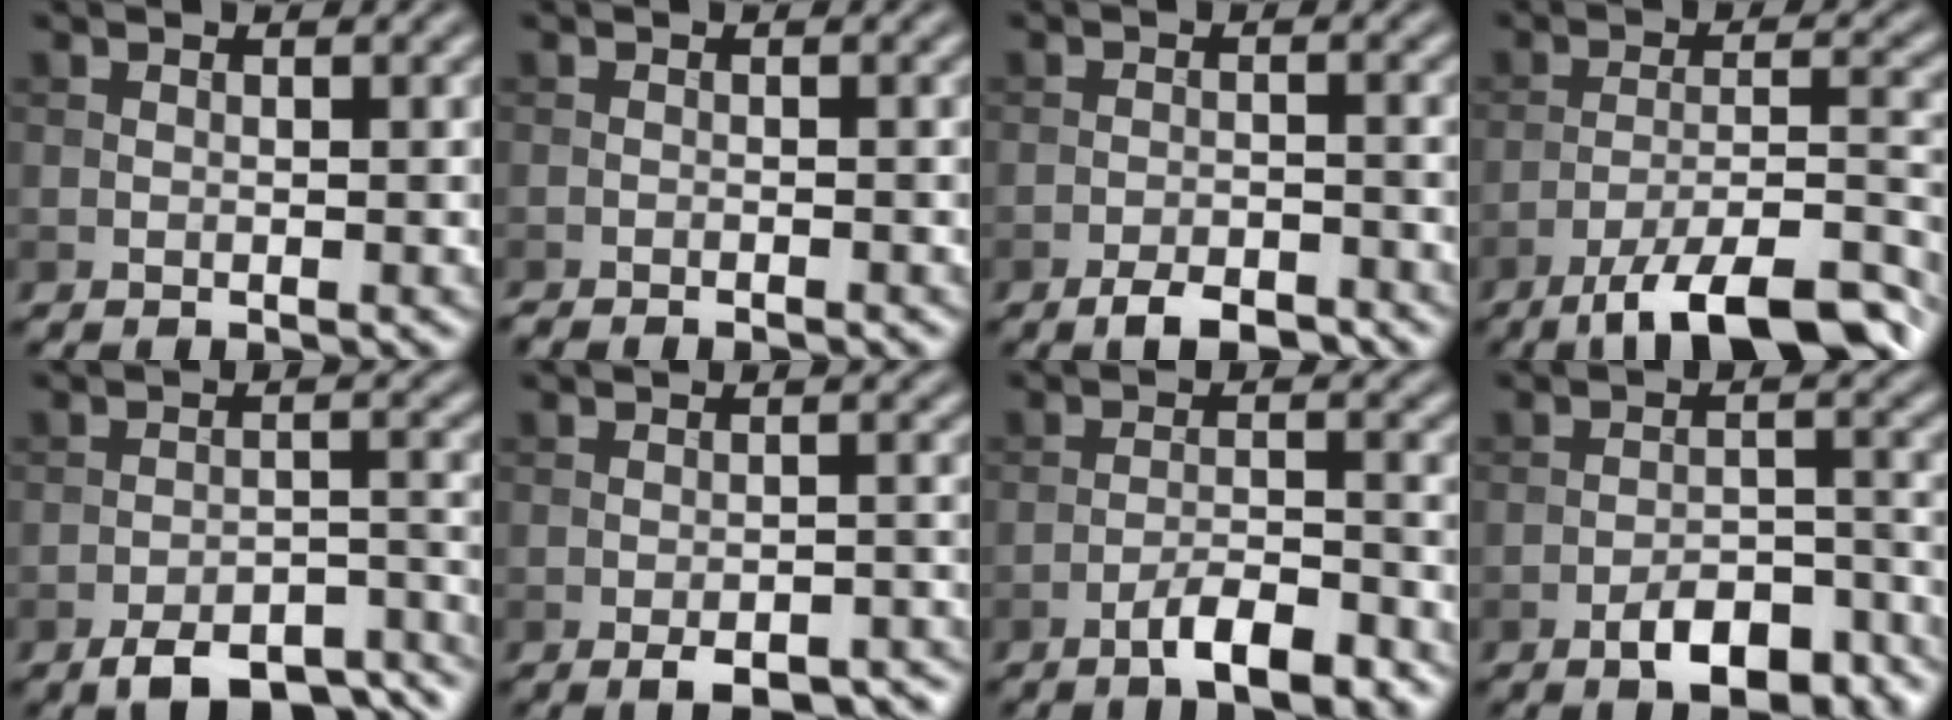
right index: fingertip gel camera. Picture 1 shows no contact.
{"total": 1.7, "force": [-1.6, 0.1, 0.6], "torque": [-0.011, -0.002, -0.028]}
{"total": 3.8, "force": [-3.0, 1.2, 2.0], "torque": [-0.031, 0.002, -0.053]}
{"total": 11.0, "force": [-8.1, 2.5, 7.0], "torque": [-0.111, 0.006, -0.131]}
{"total": 8.8, "force": [-6.9, 3.2, 4.4], "torque": [-0.061, -0.010, -0.101]}
{"total": 4.9, "force": [-3.4, 1.7, 3.1], "torque": [-0.046, -0.001, -0.040]}
{"total": 4.3, "force": [-2.9, 1.0, 3.1], "torque": [-0.054, 0.008, -0.052]}
{"total": 6.2, "force": [-4.2, 2.5, 3.9], "torque": [-0.057, 0.005, -0.064]}